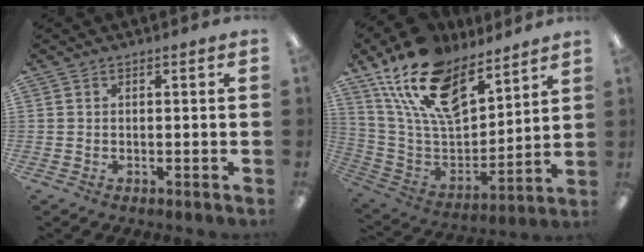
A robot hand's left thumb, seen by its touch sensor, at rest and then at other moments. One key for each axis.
{"total": 21.4, "fx": 14.4, "fy": 10.9, "fz": 11.6, "tx": -0.223, "ty": -0.076, "tz": 0.264}